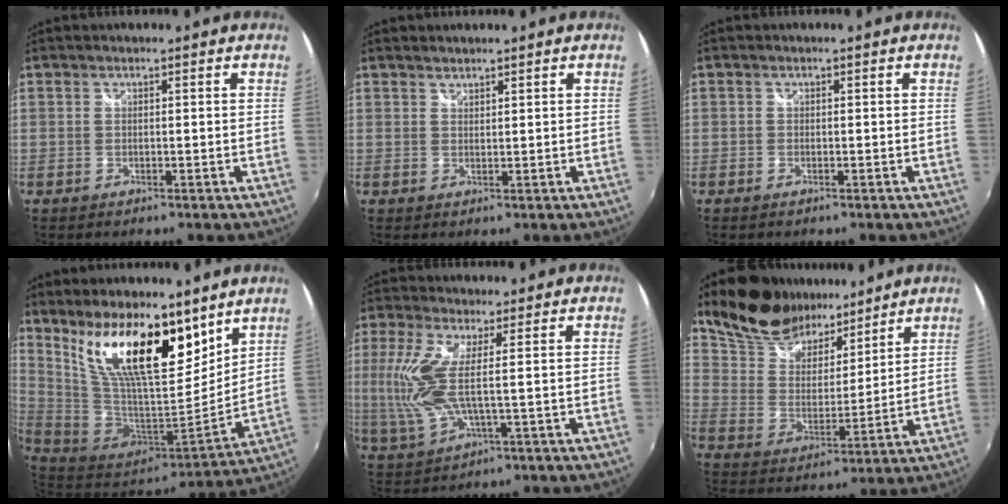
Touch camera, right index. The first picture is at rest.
{"total": 1.1, "force": [1.1, 0.2, 0.1], "torque": [0.000, 0.002, 0.020]}
{"total": 0.6, "force": [-0.5, 0.3, 0.2], "torque": [-0.004, -0.002, -0.011]}
{"total": 19.5, "force": [11.2, 7.1, 14.2], "torque": [-0.259, 0.006, 0.213]}
{"total": 9.8, "force": [1.1, 1.9, 9.5], "torque": [-0.212, -0.007, 0.032]}
{"total": 17.5, "force": [13.8, 8.2, 6.9], "torque": [-0.155, 0.037, 0.253]}